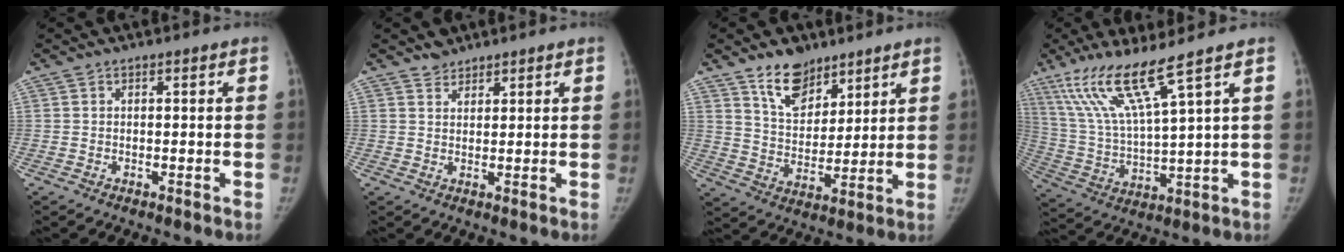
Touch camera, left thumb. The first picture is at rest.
{"total": 2.2, "force": [1.9, 1.1, -0.1], "torque": [0.016, -0.012, 0.029]}
{"total": 9.9, "force": [7.2, 5.5, 4.1], "torque": [-0.037, -0.053, 0.131]}
{"total": 13.2, "force": [8.6, 0.2, 10.0], "torque": [-0.210, -0.044, 0.179]}